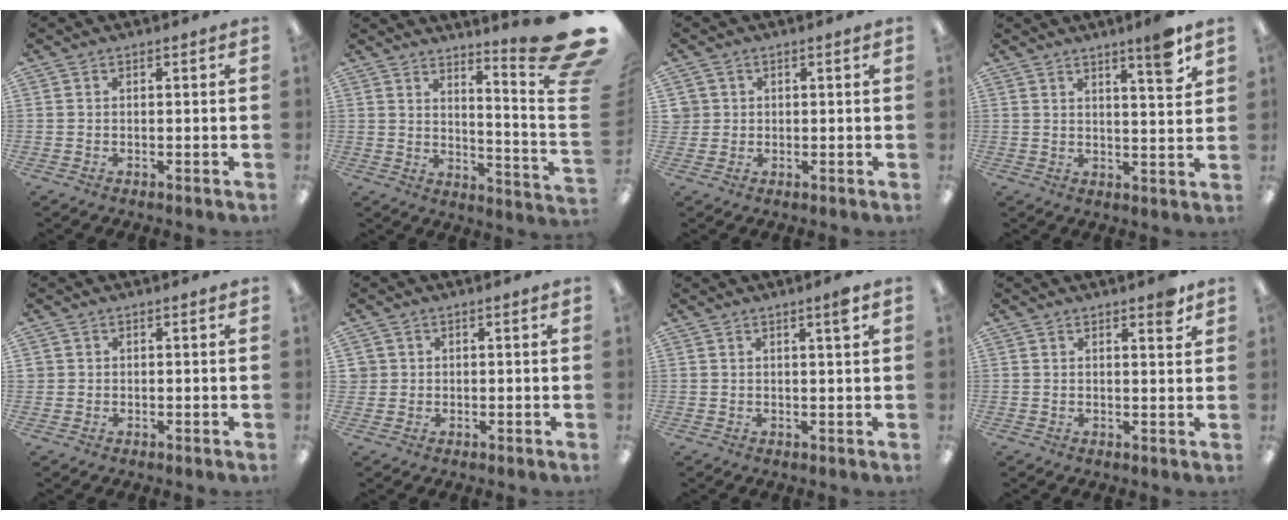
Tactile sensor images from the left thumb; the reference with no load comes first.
{"total": 13.9, "force": [9.0, 1.2, 10.5], "torque": [-0.155, -0.082, 0.141]}
{"total": 2.5, "force": [0.7, 2.4, 0.1], "torque": [-0.010, 0.004, 0.013]}
{"total": 7.0, "force": [4.9, 0.6, 5.0], "torque": [-0.071, -0.030, 0.074]}
{"total": 0.9, "force": [0.4, 0.8, 0.1], "torque": [-0.004, 0.003, 0.007]}
{"total": 1.8, "force": [0.6, 1.7, 0.1], "torque": [-0.006, 0.003, 0.010]}
{"total": 2.9, "force": [1.7, 0.1, 2.3], "torque": [-0.040, -0.003, 0.027]}
{"total": 3.6, "force": [2.7, 0.9, 2.2], "torque": [-0.025, -0.013, 0.041]}